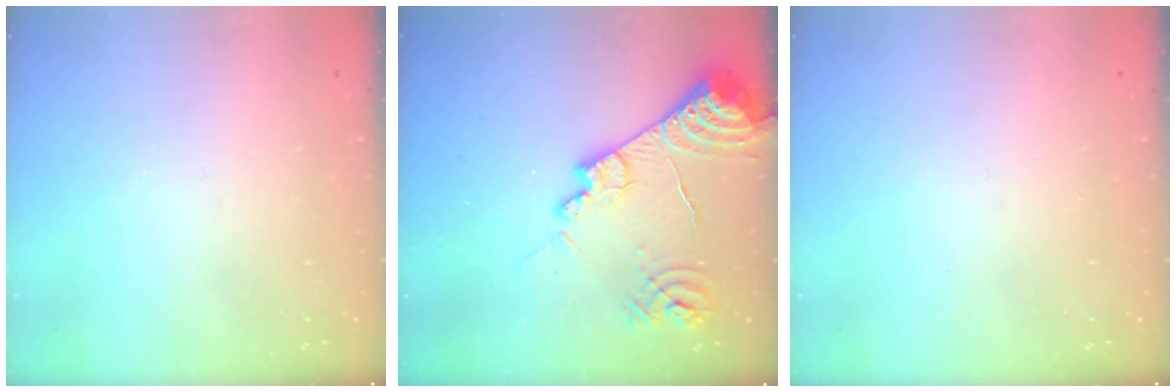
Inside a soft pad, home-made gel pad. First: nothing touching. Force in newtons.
{"total": 15.7, "press": 15.6, "slide": 1.8}
{"total": 0.0}